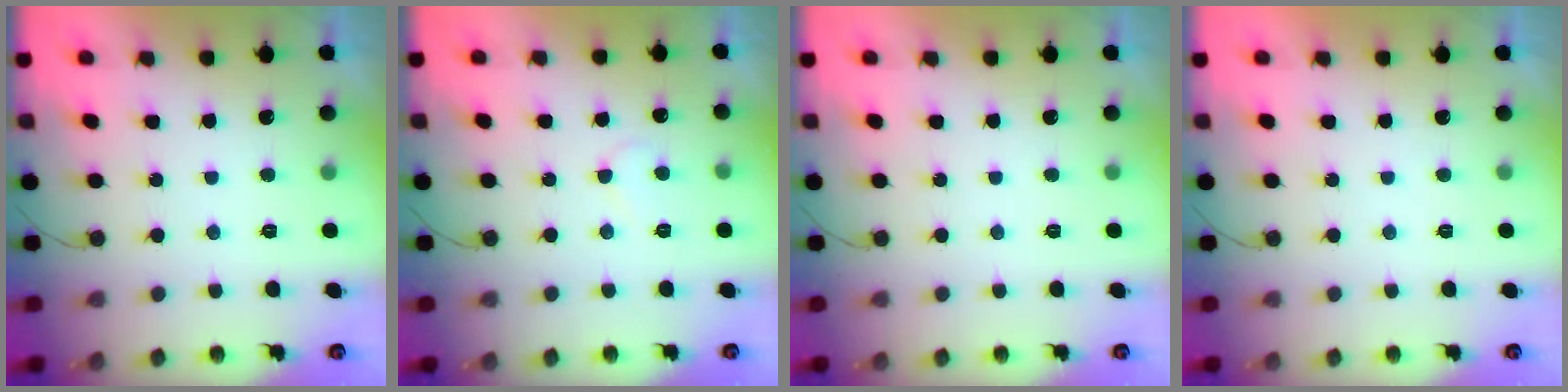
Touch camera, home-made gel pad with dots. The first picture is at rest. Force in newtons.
{"total": 5.5, "press": 5.5, "slide": 0.3}
{"total": 0.0}
{"total": 2.0, "press": 2.0, "slide": 0.1}